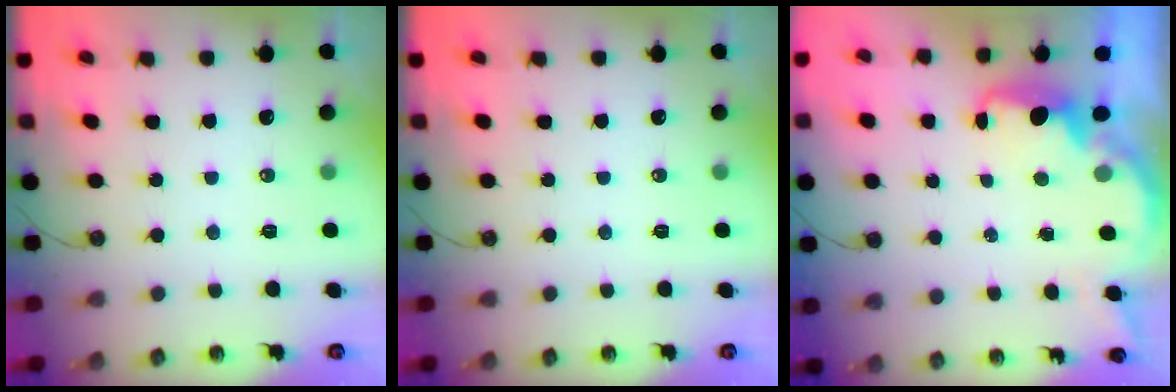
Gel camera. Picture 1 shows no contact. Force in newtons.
{"total": 0.0}
{"total": 2.4, "press": 2.3, "slide": 0.7}